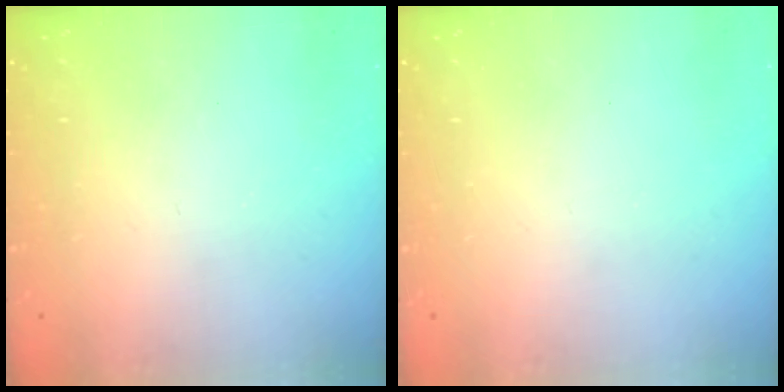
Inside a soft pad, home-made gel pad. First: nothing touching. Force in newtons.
{"total": 0.0}